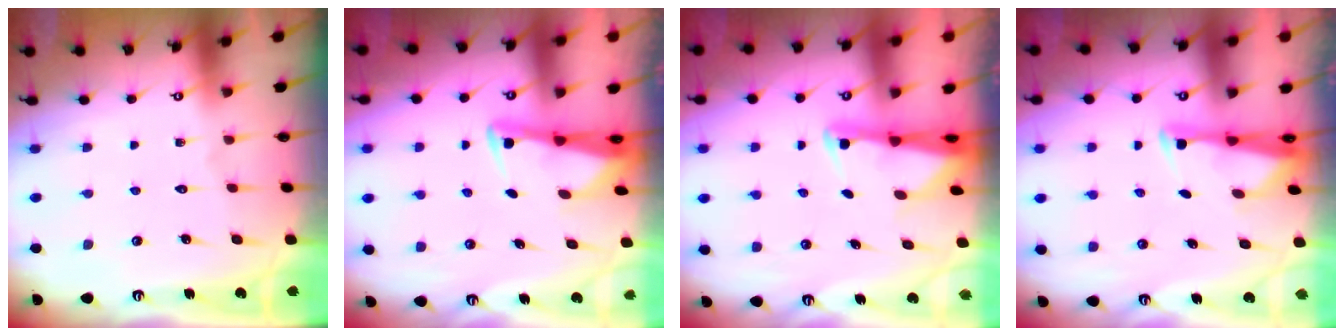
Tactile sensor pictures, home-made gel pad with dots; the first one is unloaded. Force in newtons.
{"total": 2.7, "press": 2.7, "slide": 0.5}
{"total": 2.5, "press": 2.5, "slide": 0.5}
{"total": 2.9, "press": 2.8, "slide": 0.8}